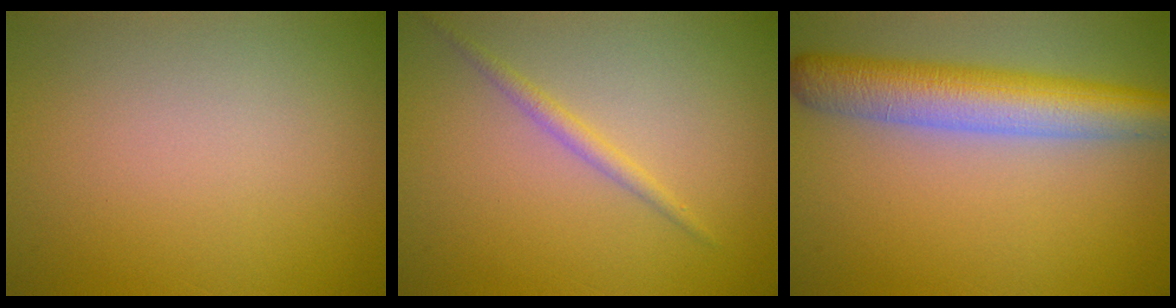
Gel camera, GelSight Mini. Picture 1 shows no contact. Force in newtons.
{"total": 1.3, "press": 1.3, "slide": 0.1}
{"total": 7.6, "press": 7.6, "slide": 0.4}